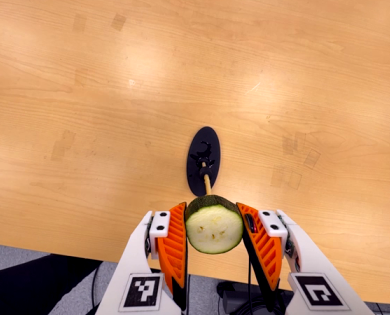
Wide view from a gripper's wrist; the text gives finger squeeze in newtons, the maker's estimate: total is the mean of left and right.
{"total": 11.9, "left": 12.1, "right": 11.6}